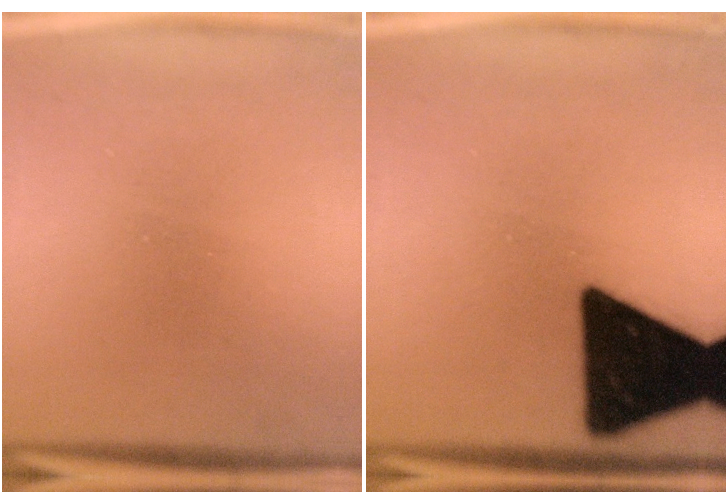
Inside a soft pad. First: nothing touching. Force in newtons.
{"total": 19.0}